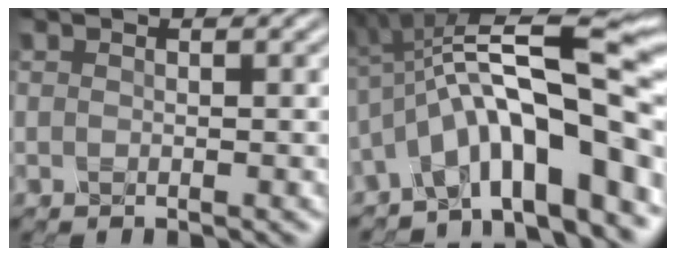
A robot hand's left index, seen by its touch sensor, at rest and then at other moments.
{"total": 12.9, "force": [-3.7, 3.7, 11.8], "torque": [-0.170, 0.021, -0.068]}